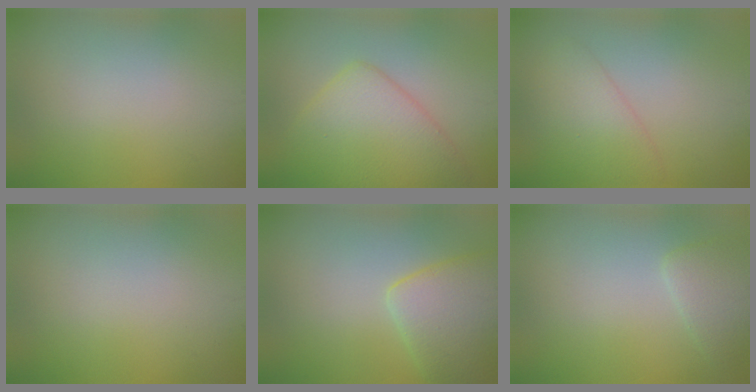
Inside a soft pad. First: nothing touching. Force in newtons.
{"total": 6.7, "press": 6.7, "slide": 0.2}
{"total": 3.4, "press": 3.4, "slide": 0.2}
{"total": 0.0}
{"total": 5.2, "press": 5.2, "slide": 0.3}
{"total": 2.2, "press": 2.2, "slide": 0.1}